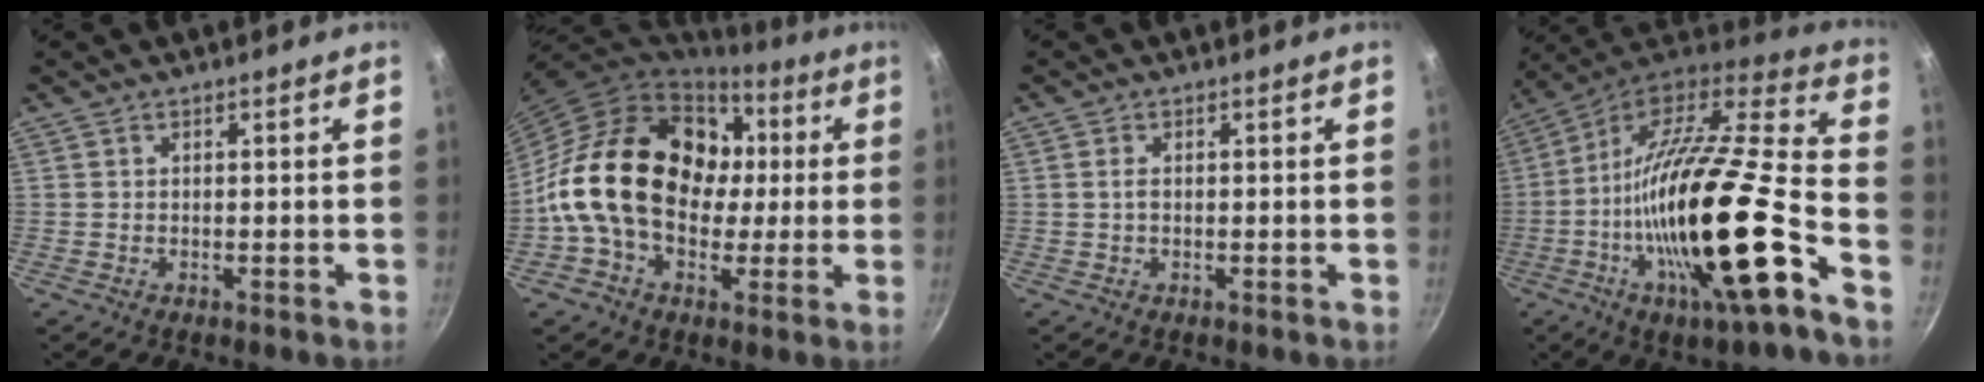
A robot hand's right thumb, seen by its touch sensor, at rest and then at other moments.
{"total": 23.5, "force": [1.0, 17.2, 16.0], "torque": [-0.249, 0.043, 0.012]}
{"total": 1.3, "force": [0.1, 0.9, 1.0], "torque": [-0.020, 0.003, 0.000]}
{"total": 29.7, "force": [-10.3, 7.0, 27.0], "torque": [-0.431, 0.018, -0.189]}